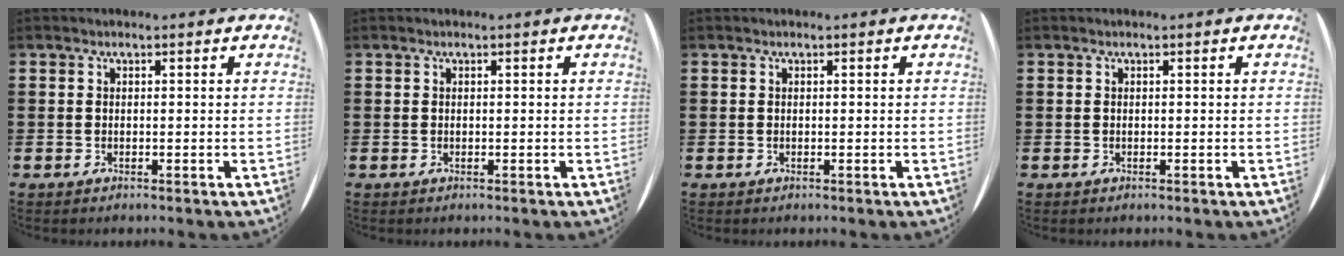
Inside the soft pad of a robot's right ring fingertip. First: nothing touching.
{"total": 0.0}
{"total": 0.0}
{"total": 0.0}